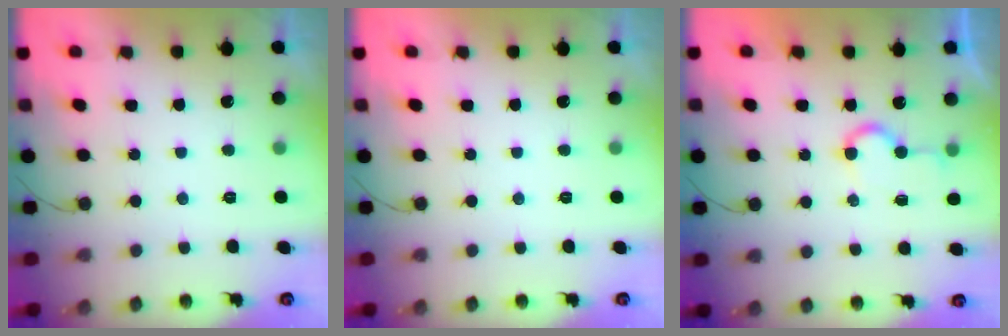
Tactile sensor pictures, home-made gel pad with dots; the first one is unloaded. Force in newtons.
{"total": 0.0}
{"total": 6.5, "press": 6.5, "slide": 0.2}